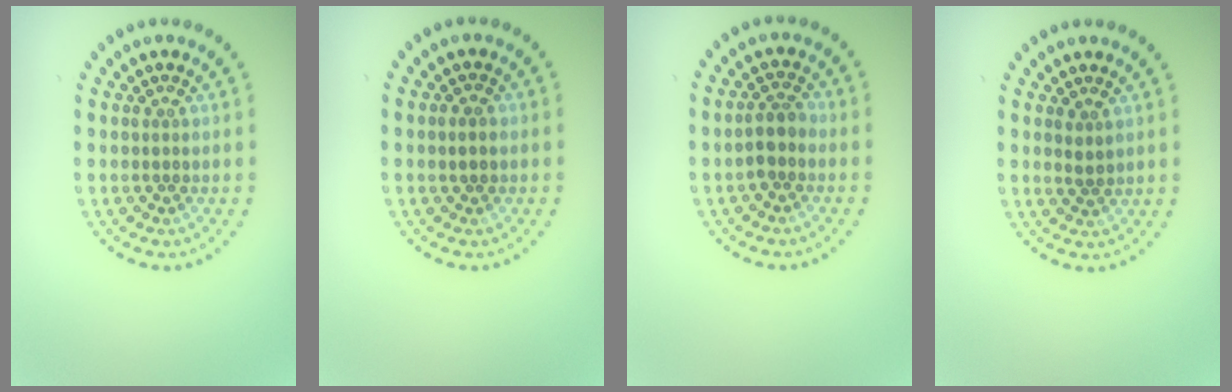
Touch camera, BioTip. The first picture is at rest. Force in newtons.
{"total": 0.9, "press": 0.9, "slide": 0.1}
{"total": 2.0, "press": 1.7, "slide": 1.0}
{"total": 1.0, "press": 0.9, "slide": 0.4}